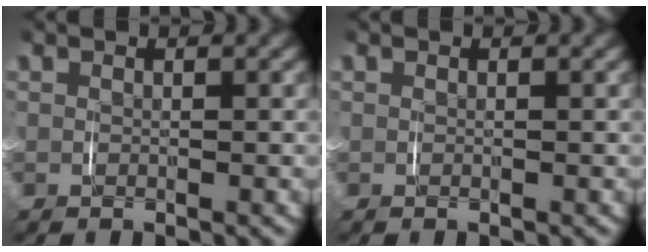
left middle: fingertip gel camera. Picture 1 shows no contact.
{"total": 0.0}